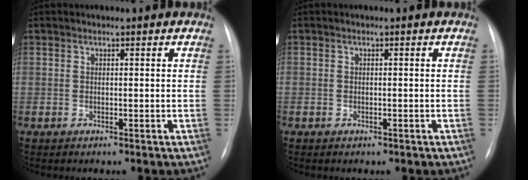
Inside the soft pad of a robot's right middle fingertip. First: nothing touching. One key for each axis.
{"total": 0.7, "fx": -0.4, "fy": 0.6, "fz": 0.1, "tx": -0.003, "ty": 0.004, "tz": -0.006}